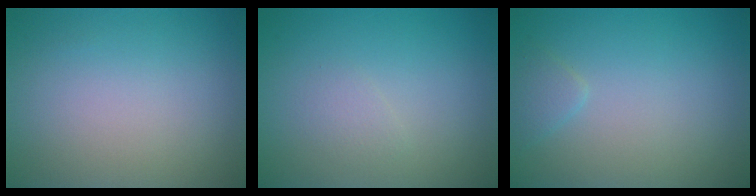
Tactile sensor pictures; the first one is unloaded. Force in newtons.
{"total": 0.9, "press": 0.9, "slide": 0.0}
{"total": 1.1, "press": 1.1, "slide": 0.1}